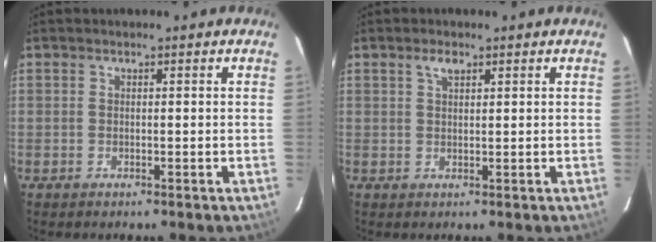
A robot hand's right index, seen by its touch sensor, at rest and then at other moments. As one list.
[{"total": 2.0, "force": [1.2, 0.9, 1.3], "torque": [-0.025, 0.006, 0.022]}]